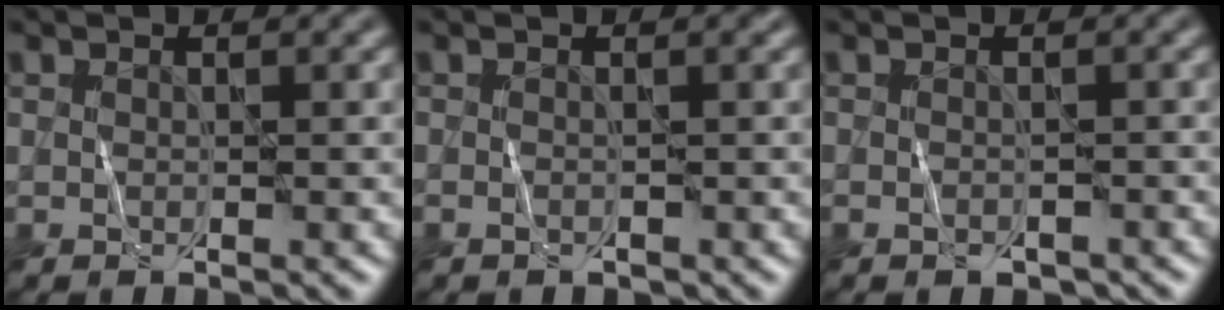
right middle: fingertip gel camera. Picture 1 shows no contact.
{"total": 0.6, "force": [-0.4, 0.4, 0.3], "torque": [-0.001, -0.003, -0.002]}
{"total": 1.1, "force": [-0.9, 0.6, 0.4], "torque": [-0.006, -0.007, -0.011]}